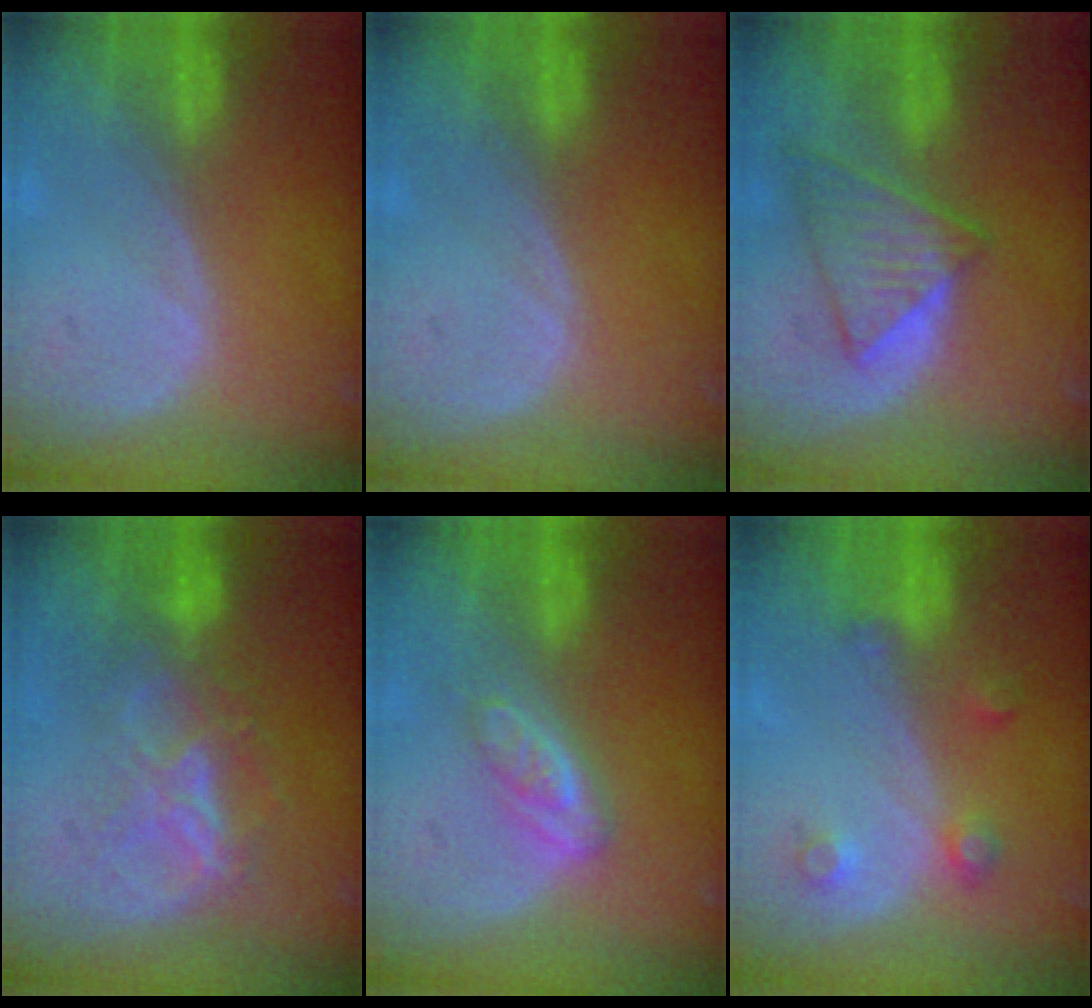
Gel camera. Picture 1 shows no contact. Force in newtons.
{"total": 0.0}
{"total": 6.3, "press": 6.3, "slide": 0.1}
{"total": 6.5, "press": 6.2, "slide": 1.9}
{"total": 4.9, "press": 4.2, "slide": 2.4}
{"total": 3.5, "press": 3.1, "slide": 1.6}